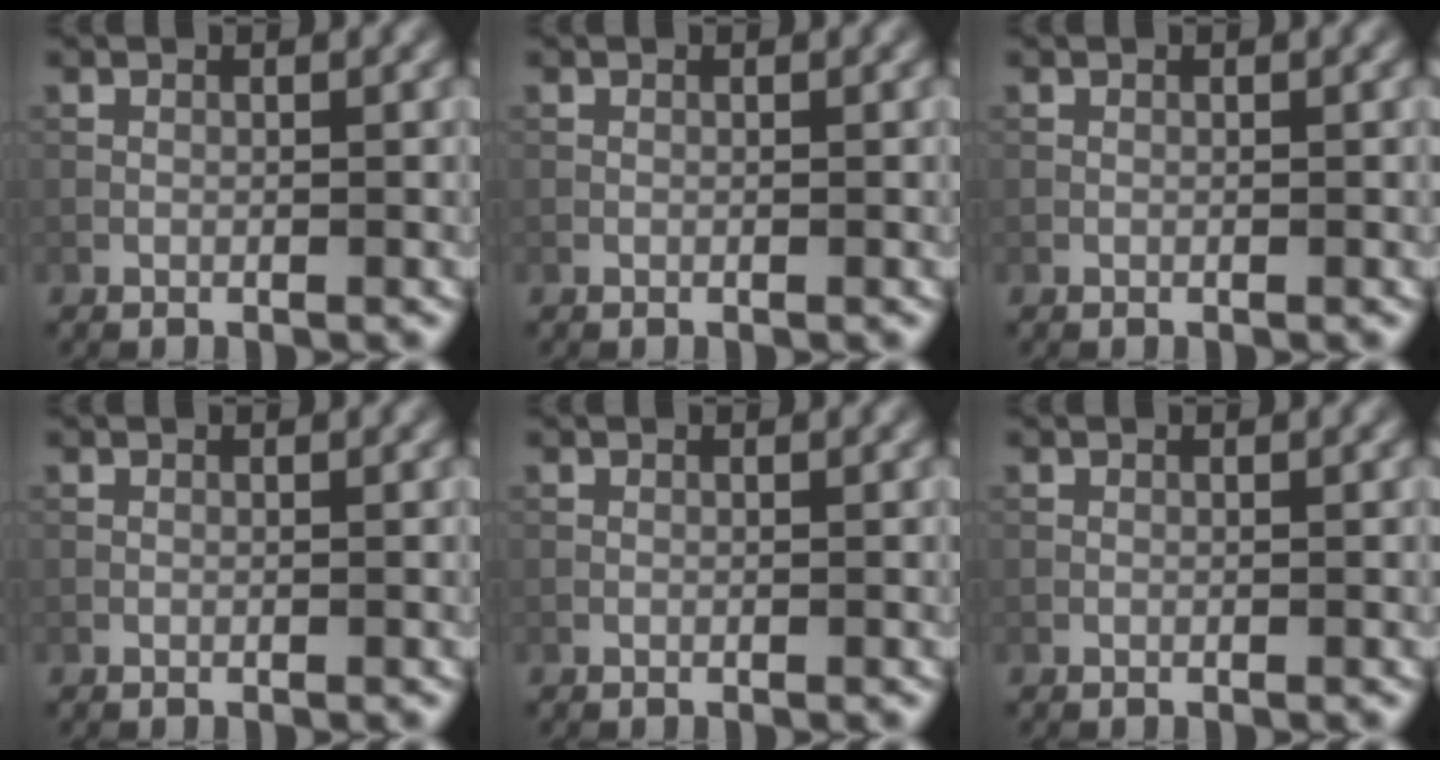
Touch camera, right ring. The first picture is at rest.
{"total": 0.0}
{"total": 0.0}
{"total": 0.0}
{"total": 0.0}
{"total": 0.0}